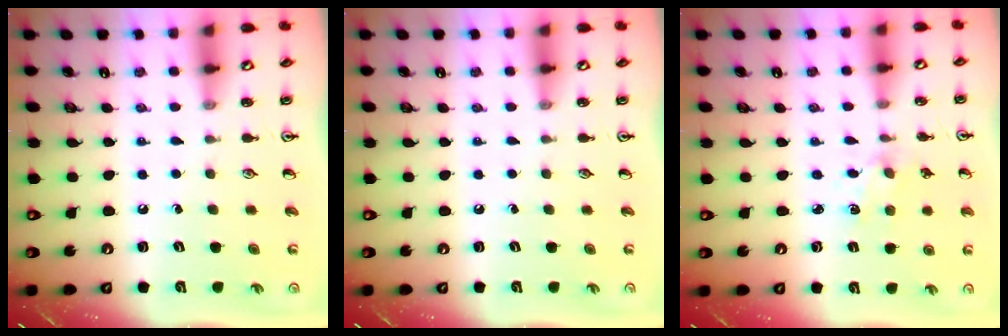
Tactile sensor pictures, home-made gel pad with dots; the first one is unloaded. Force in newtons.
{"total": 0.0}
{"total": 1.6, "press": 1.6, "slide": 0.1}